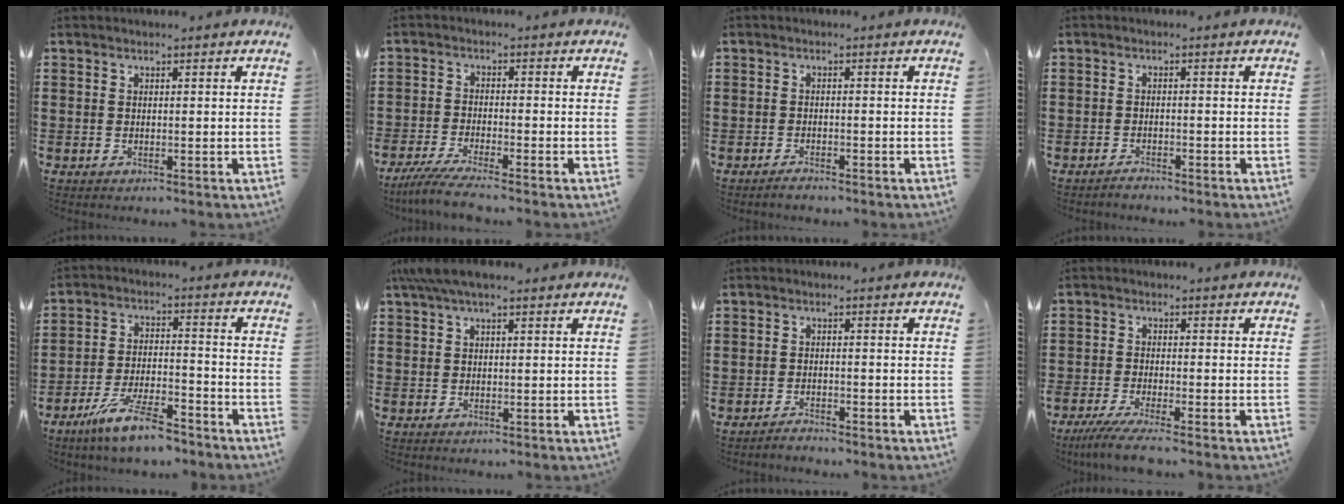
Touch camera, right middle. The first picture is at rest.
{"total": 4.2, "force": [-3.8, -0.2, 1.9], "torque": [-0.055, -0.017, -0.078]}
{"total": 1.3, "force": [-1.2, 0.2, 0.4], "torque": [-0.010, -0.002, -0.022]}
{"total": 1.5, "force": [-1.5, 0.1, 0.2], "torque": [-0.008, 0.002, -0.030]}
{"total": 8.7, "force": [-6.9, 1.4, 5.0], "torque": [-0.107, 0.006, -0.135]}
{"total": 3.2, "force": [2.0, 0.6, 2.4], "torque": [-0.050, 0.006, 0.036]}
{"total": 1.6, "force": [-1.5, 0.1, 0.2], "torque": [-0.007, 0.003, -0.031]}
{"total": 3.9, "force": [-3.3, -0.2, 2.1], "torque": [-0.050, -0.015, -0.066]}